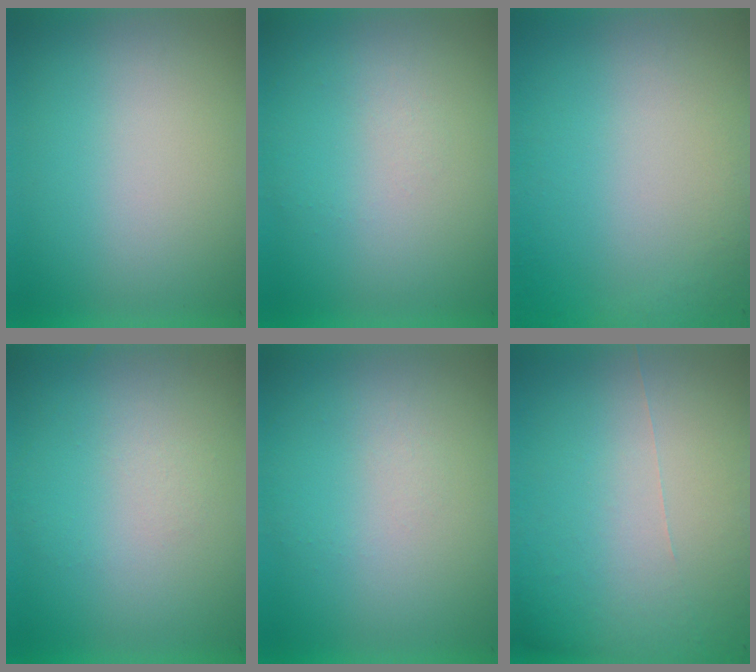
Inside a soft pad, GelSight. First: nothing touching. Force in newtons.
{"total": 1.1}
{"total": 2.8}
{"total": 1.3}
{"total": 1.0}
{"total": 5.7}